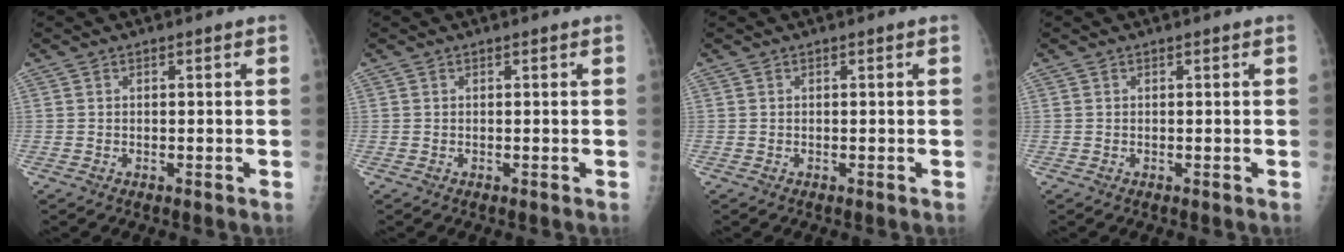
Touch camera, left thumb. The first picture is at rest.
{"total": 0.0}
{"total": 0.0}
{"total": 0.0}